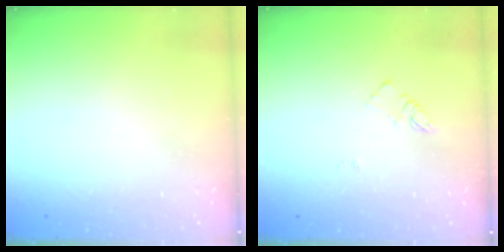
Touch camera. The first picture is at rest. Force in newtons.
{"total": 3.8, "press": 3.8, "slide": 0.4}